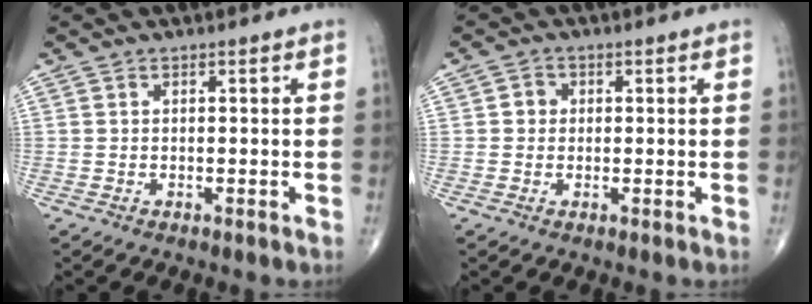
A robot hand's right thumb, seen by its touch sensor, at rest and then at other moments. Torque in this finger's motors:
{"motor_torque": [-0.08, 0.20, 0.08, -0.01, 0.00]}